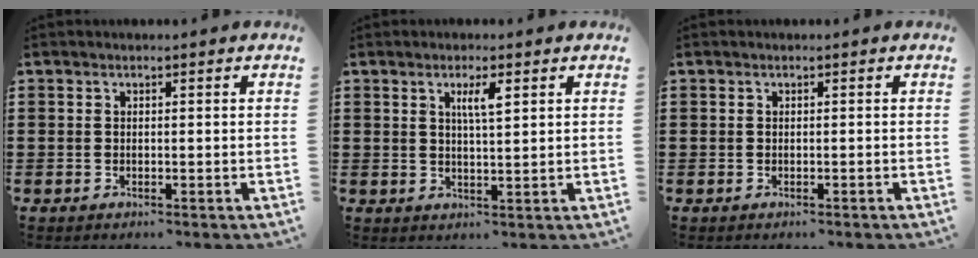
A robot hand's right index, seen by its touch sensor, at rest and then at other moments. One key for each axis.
{"total": 3.2, "fx": 1.3, "fy": 0.5, "fz": 2.8, "tx": -0.059, "ty": 0.004, "tz": 0.019}
{"total": 0.0}